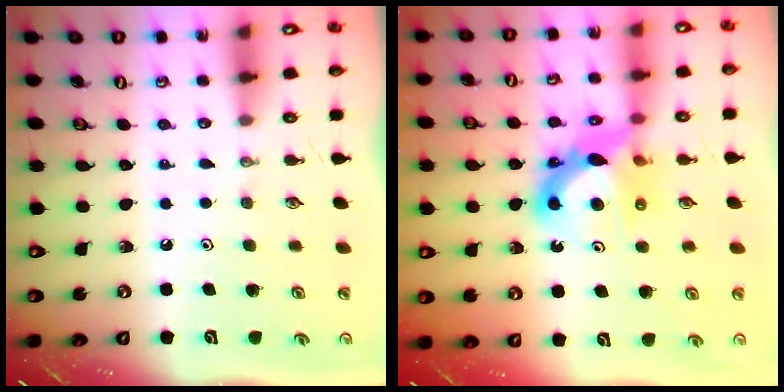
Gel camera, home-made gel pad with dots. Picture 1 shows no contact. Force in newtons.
{"total": 11.5, "press": 11.4, "slide": 1.0}